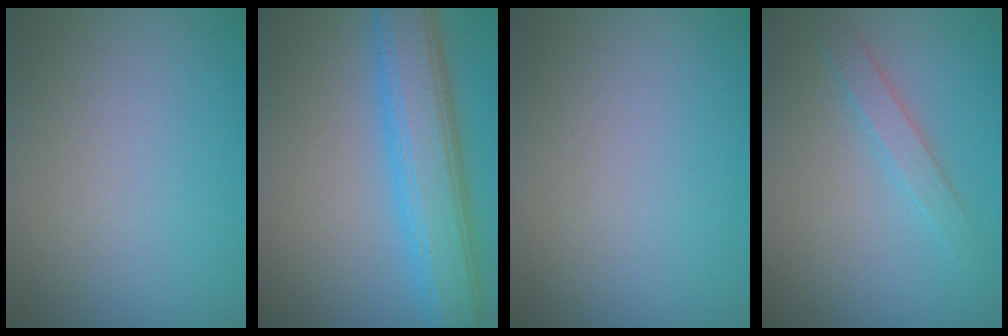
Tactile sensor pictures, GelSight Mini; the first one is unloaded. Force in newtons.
{"total": 7.4, "press": 7.4, "slide": 0.2}
{"total": 0.0}
{"total": 2.0, "press": 2.0, "slide": 0.1}